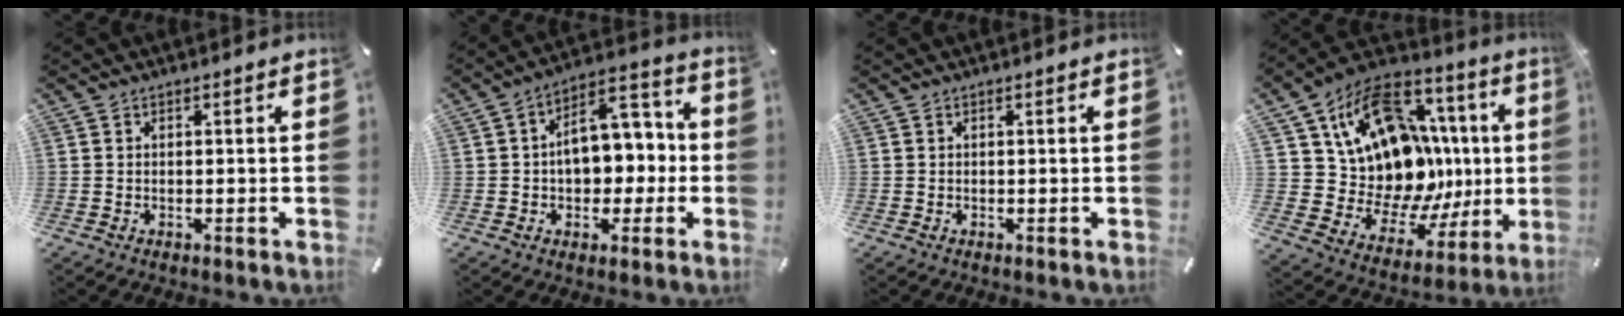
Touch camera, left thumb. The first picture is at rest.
{"total": 11.9, "force": [0.2, 8.8, 8.0], "torque": [-0.096, -0.002, 0.006]}
{"total": 0.0}
{"total": 17.9, "force": [5.1, 13.7, 10.3], "torque": [-0.157, -0.068, 0.118]}